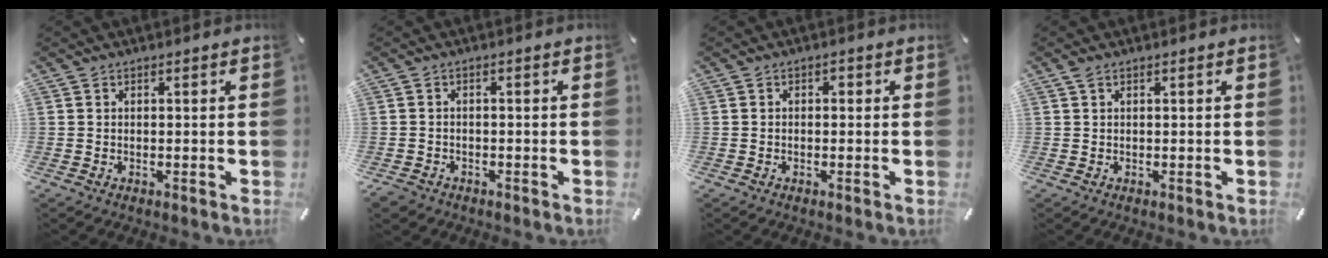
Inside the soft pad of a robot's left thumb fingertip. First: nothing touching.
{"total": 2.0, "force": [-1.3, 1.4, 0.5], "torque": [-0.015, 0.005, -0.031]}
{"total": 1.1, "force": [-0.4, 0.8, 0.5], "torque": [-0.013, 0.005, -0.012]}
{"total": 1.0, "force": [0.4, 0.4, 0.8], "torque": [-0.016, 0.003, 0.006]}